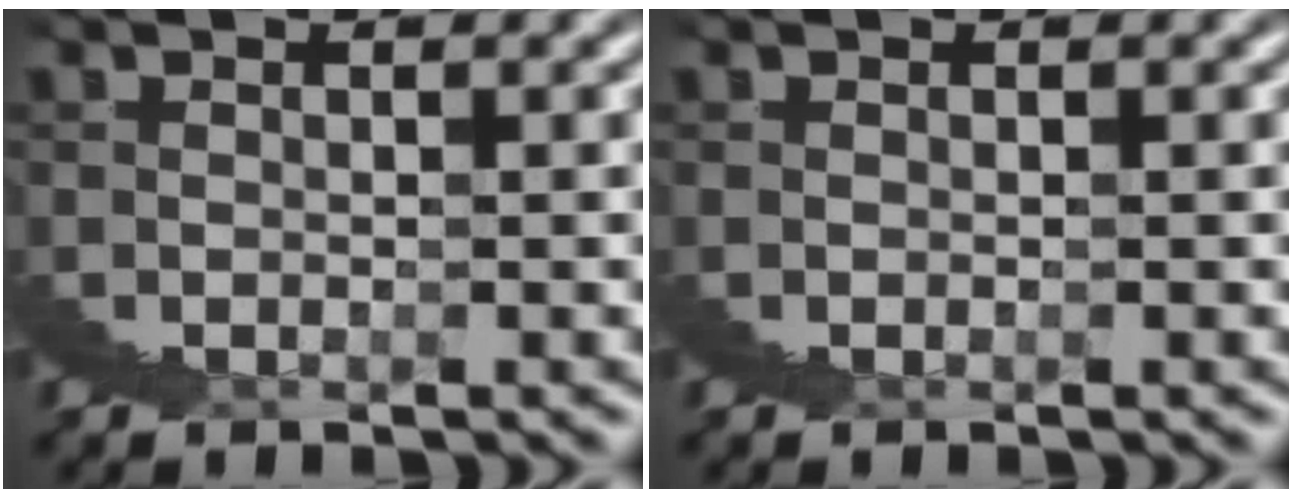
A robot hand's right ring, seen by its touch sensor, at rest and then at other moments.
{"total": 0.0}